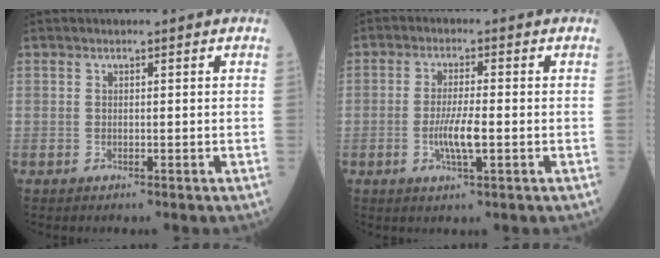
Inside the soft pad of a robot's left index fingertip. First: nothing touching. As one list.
[{"total": 4.9, "force": [-1.2, 0.6, 4.7], "torque": [-0.096, -0.006, -0.022]}]